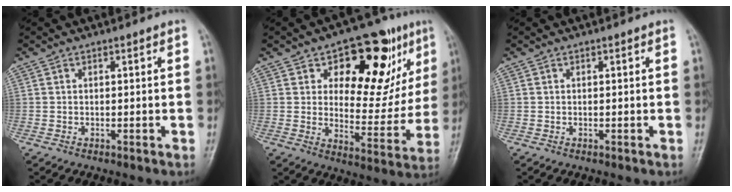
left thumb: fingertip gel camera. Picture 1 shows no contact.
{"total": 20.1, "force": [9.1, 10.4, 14.6], "torque": [-0.137, -0.029, 0.132]}
{"total": 0.0}